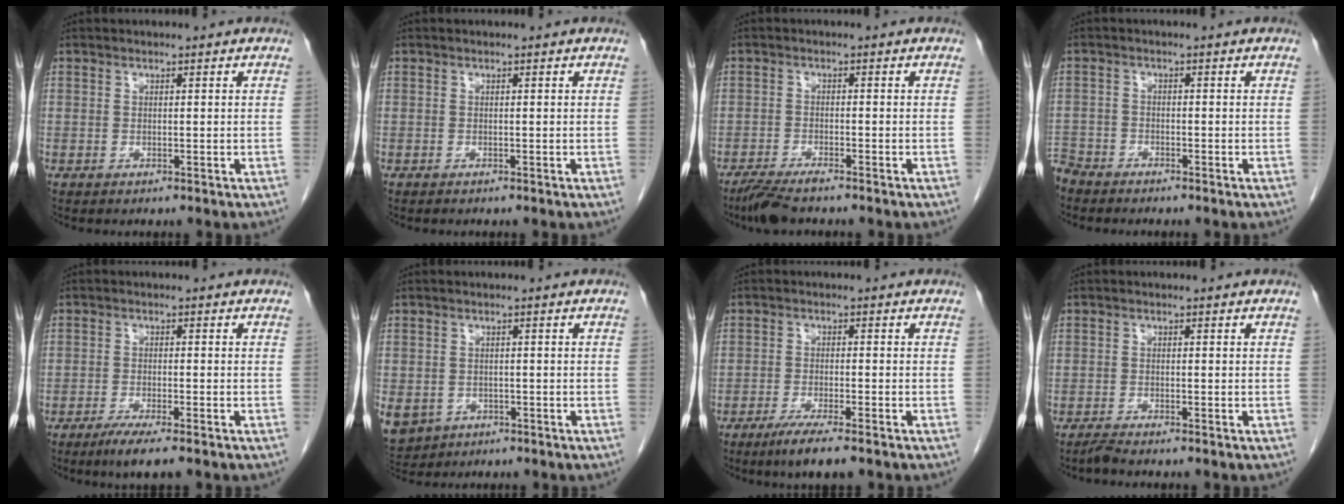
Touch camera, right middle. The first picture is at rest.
{"total": 0.0}
{"total": 4.2, "force": [-3.5, 0.4, 2.3], "torque": [-0.047, -0.012, -0.066]}
{"total": 4.5, "force": [-4.2, 1.4, 0.4], "torque": [-0.006, -0.009, -0.084]}
{"total": 4.4, "force": [-3.1, 0.2, 3.2], "torque": [-0.056, -0.012, -0.054]}
{"total": 10.6, "force": [-4.4, 8.8, 4.0], "torque": [-0.125, -0.006, -0.055]}
{"total": 5.4, "force": [-3.8, 0.2, 3.9], "torque": [-0.068, -0.014, -0.064]}
{"total": 1.2, "force": [-1.1, -0.3, 0.4], "torque": [-0.014, -0.004, -0.024]}